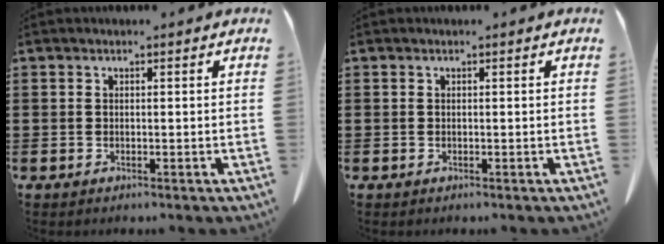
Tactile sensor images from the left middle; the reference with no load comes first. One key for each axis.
{"total": 0.0}